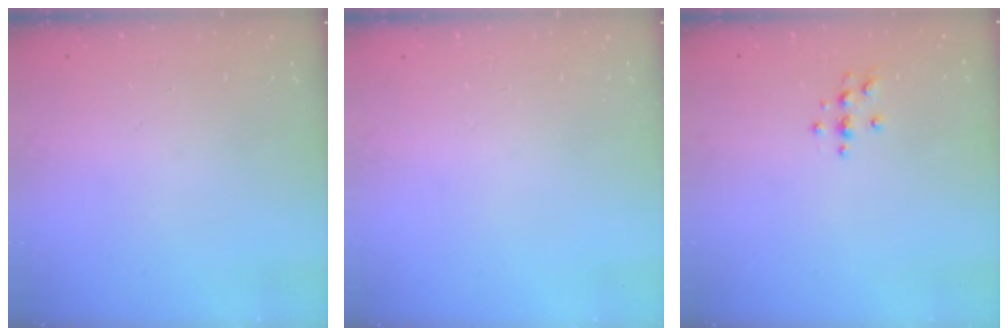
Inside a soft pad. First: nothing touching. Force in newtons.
{"total": 0.0}
{"total": 3.5, "press": 3.4, "slide": 0.5}